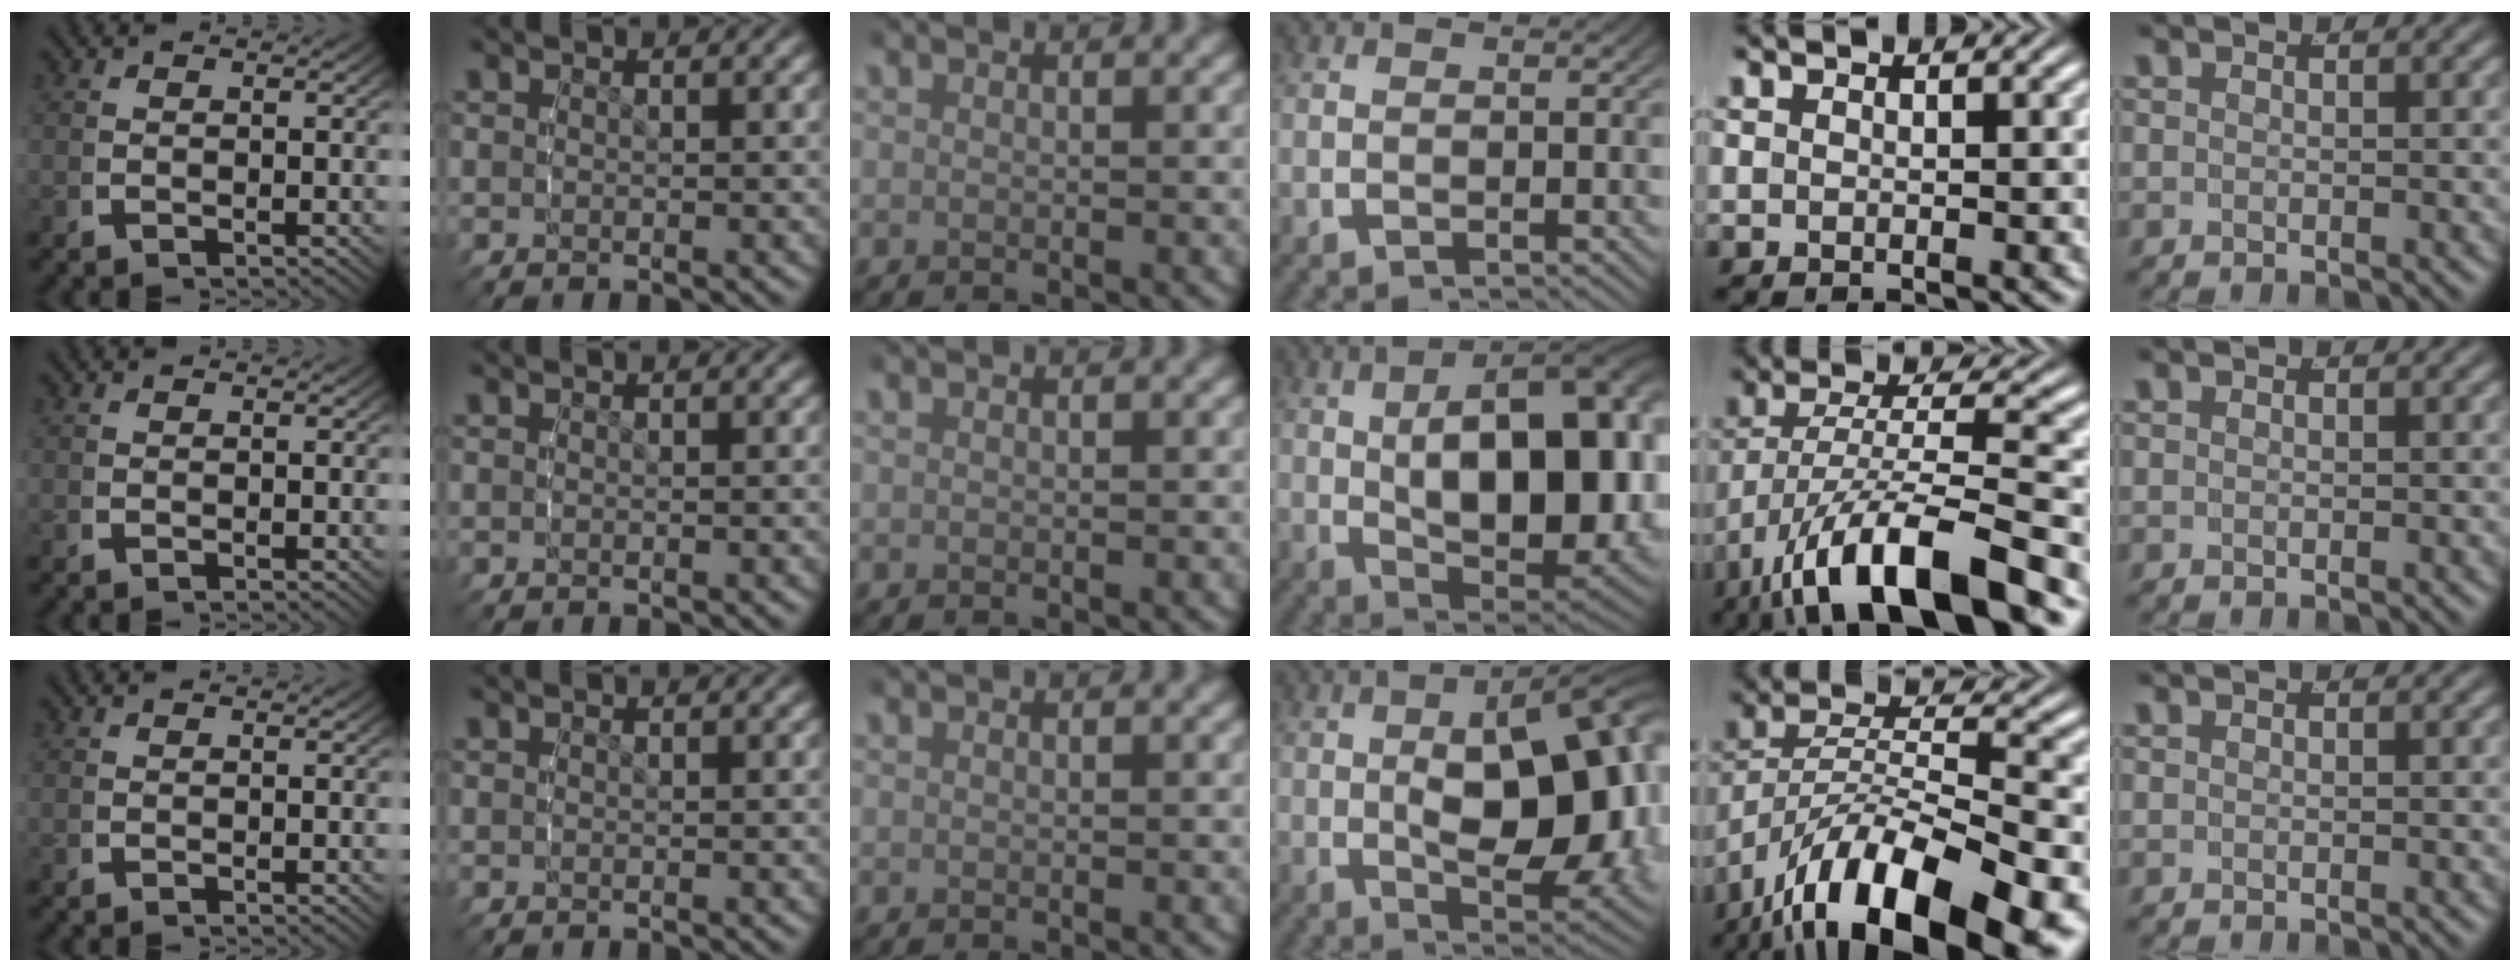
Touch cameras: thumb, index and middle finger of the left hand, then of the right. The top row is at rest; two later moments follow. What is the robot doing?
{"motion": "lift_and_place", "object": "legos"}